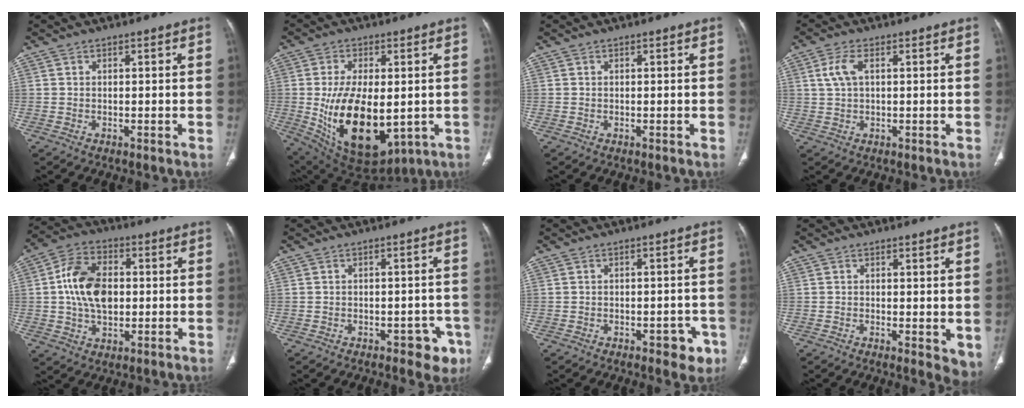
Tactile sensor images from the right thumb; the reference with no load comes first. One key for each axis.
{"total": 19.3, "fx": -2.2, "fy": 10.3, "fz": 16.2, "tx": -0.279, "ty": -0.023, "tz": -0.005}
{"total": 0.0}
{"total": 4.1, "fx": 1.1, "fy": 2.0, "fz": 3.4, "tx": -0.086, "ty": 0.010, "tz": 0.022}
{"total": 12.3, "fx": 0.6, "fy": 8.1, "fz": 9.2, "tx": -0.154, "ty": 0.014, "tz": 0.010}
{"total": 5.6, "fx": -3.0, "fy": 3.2, "fz": 3.4, "tx": -0.012, "ty": 0.015, "tz": -0.036}
{"total": 4.9, "fx": -2.6, "fy": 2.7, "fz": 3.2, "tx": -0.014, "ty": 0.012, "tz": -0.030}
{"total": 4.7, "fx": -0.3, "fy": 2.0, "fz": 4.3, "tx": -0.047, "ty": -0.012, "tz": -0.005}